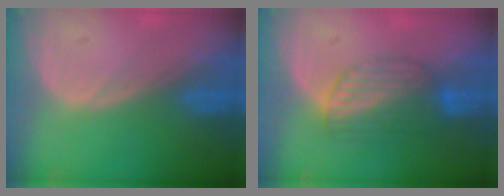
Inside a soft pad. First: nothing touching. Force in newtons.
{"total": 6.7, "press": 6.1, "slide": 2.8}